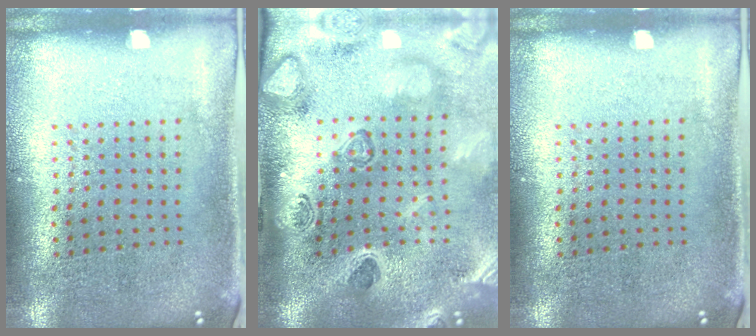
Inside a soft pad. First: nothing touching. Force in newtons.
{"total": 4.3, "press": 3.2, "slide": 3.0}
{"total": 0.0}